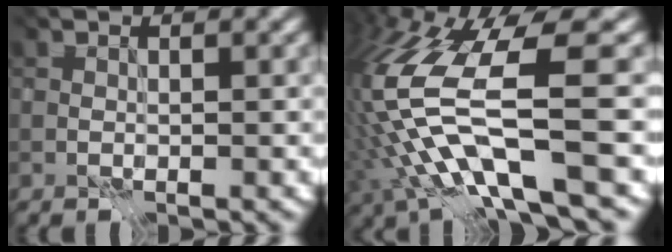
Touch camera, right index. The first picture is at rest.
{"total": 11.3, "force": [-4.1, 1.1, 10.5], "torque": [-0.236, -0.019, -0.034]}